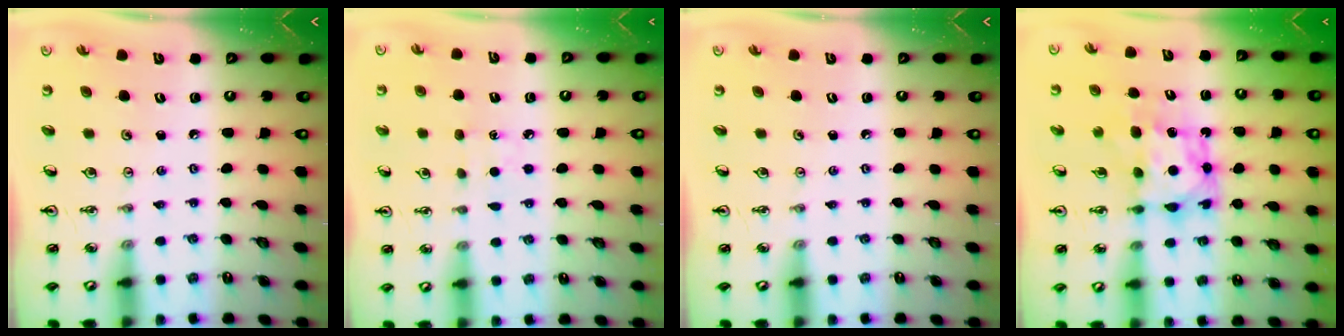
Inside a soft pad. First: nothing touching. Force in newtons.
{"total": 3.9, "press": 3.9, "slide": 0.4}
{"total": 0.0}
{"total": 7.3, "press": 7.3, "slide": 0.6}